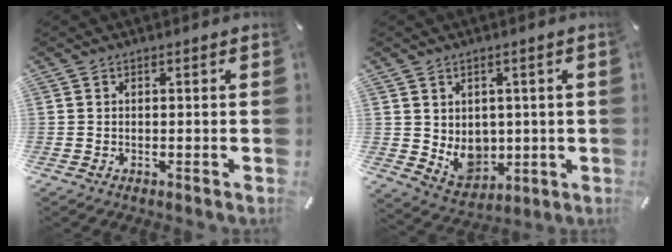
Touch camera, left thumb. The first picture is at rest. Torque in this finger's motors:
{"motor_torque": [0.19, 0.13, 0.07, -0.03, 0.08]}